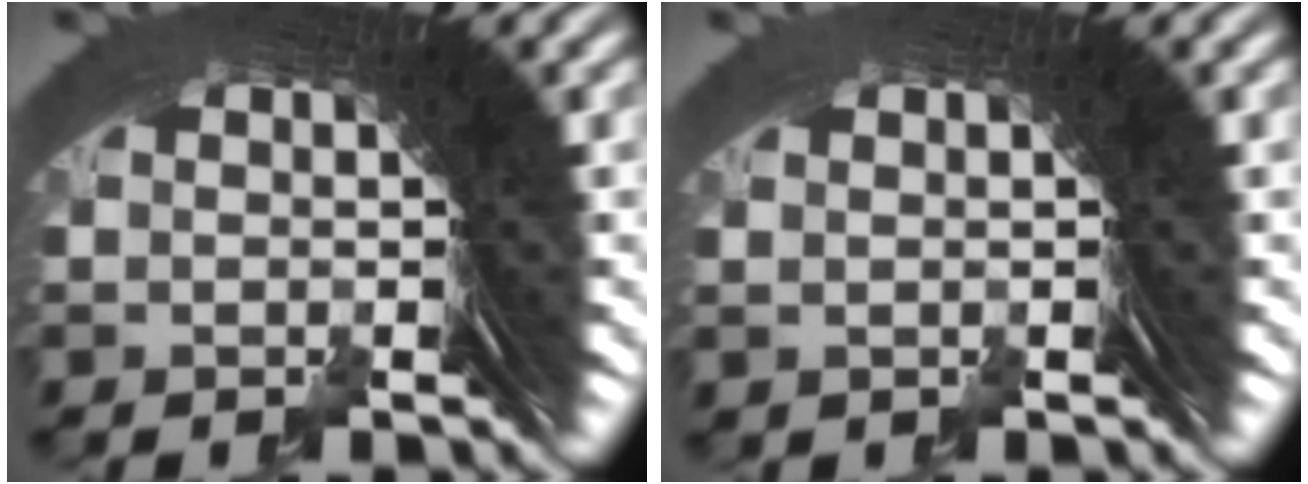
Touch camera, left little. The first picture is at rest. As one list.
[{"total": 0.0}]